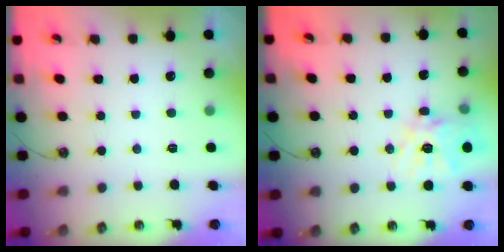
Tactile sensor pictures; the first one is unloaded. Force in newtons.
{"total": 13.7, "press": 13.6, "slide": 1.8}